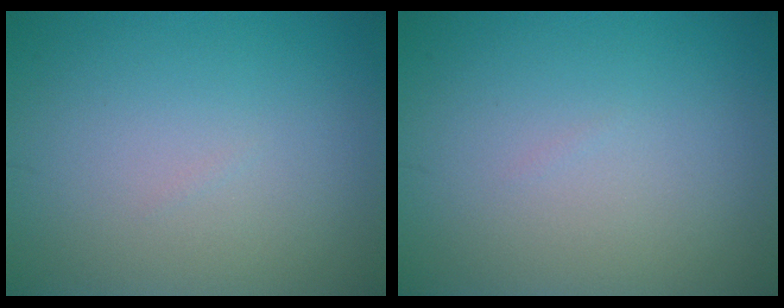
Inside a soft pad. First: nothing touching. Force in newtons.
{"total": 0.0}